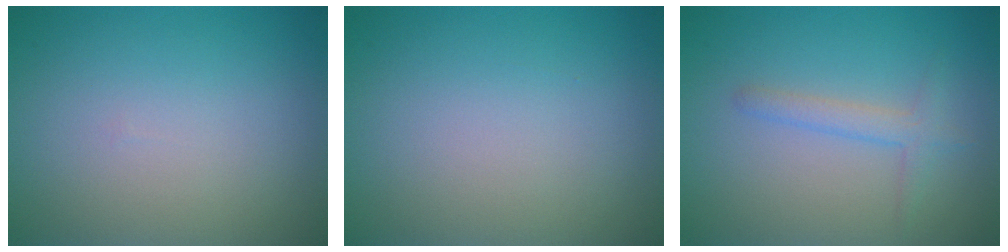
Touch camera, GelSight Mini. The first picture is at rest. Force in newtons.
{"total": 0.0}
{"total": 1.8, "press": 1.8, "slide": 0.1}